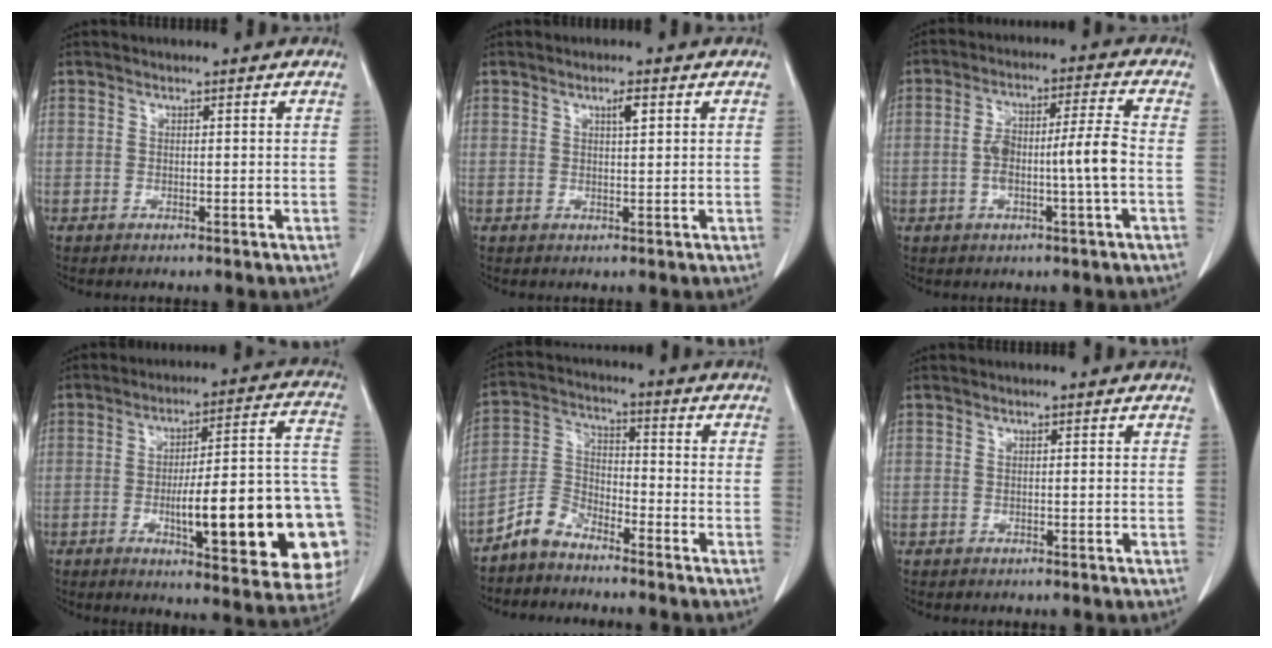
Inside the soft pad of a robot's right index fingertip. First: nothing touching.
{"total": 1.9, "force": [0.9, 0.3, 1.6], "torque": [-0.030, -0.001, 0.014]}
{"total": 8.4, "force": [-1.5, 0.4, 8.2], "torque": [-0.156, 0.020, -0.025]}
{"total": 24.4, "force": [-5.6, 4.4, 23.4], "torque": [-0.228, 0.021, -0.062]}
{"total": 8.1, "force": [-6.8, 2.6, 3.4], "torque": [-0.085, 0.021, -0.139]}
{"total": 0.0}